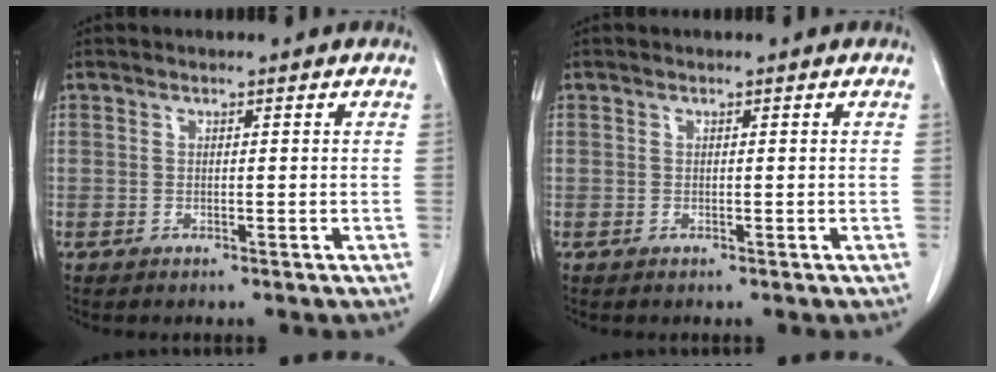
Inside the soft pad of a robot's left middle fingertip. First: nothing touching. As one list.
[{"total": 0.0}]